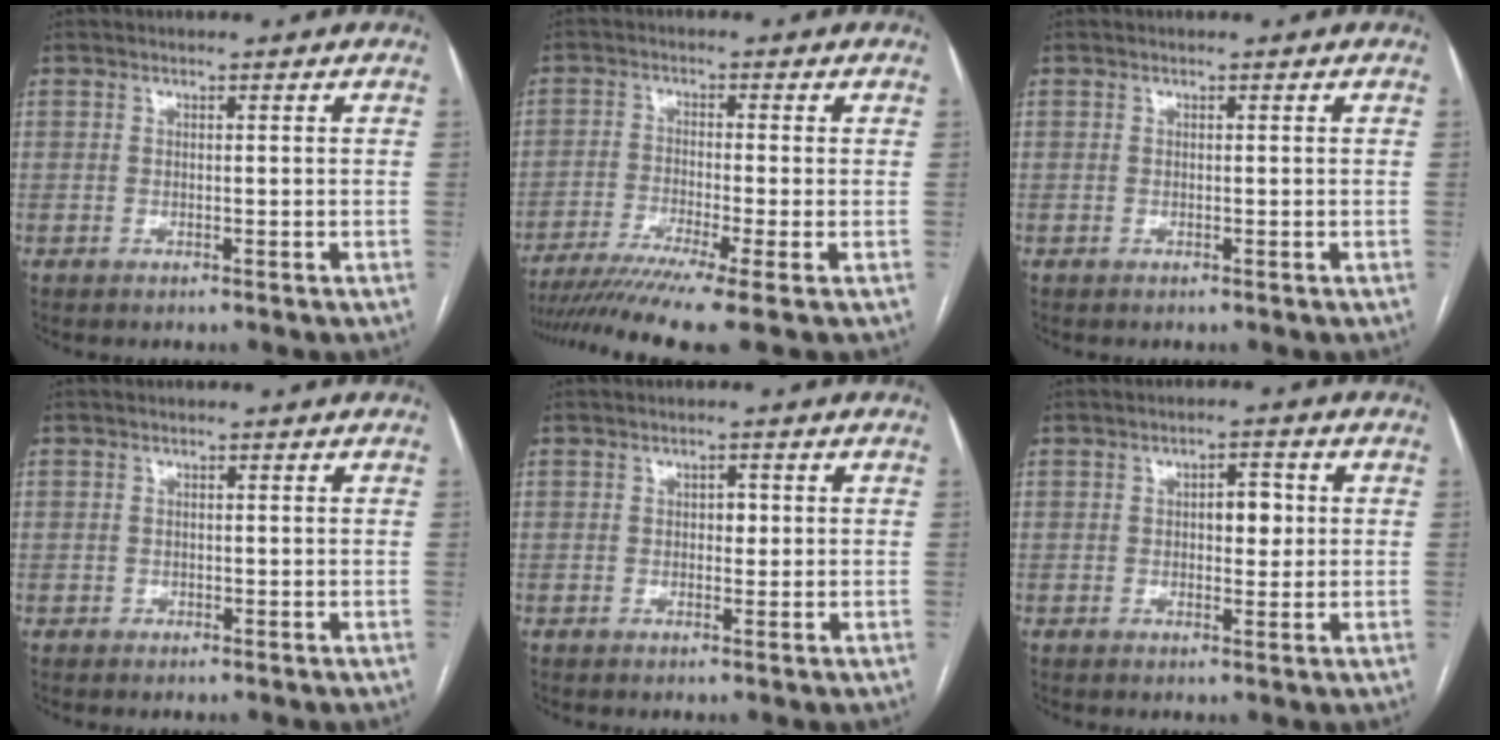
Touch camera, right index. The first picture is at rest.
{"total": 11.1, "force": [-8.5, -1.7, 7.0], "torque": [-0.106, -0.027, -0.135]}
{"total": 0.0}
{"total": 0.8, "force": [-0.3, 0.7, -0.1], "torque": [0.002, 0.006, -0.007]}
{"total": 1.6, "force": [0.2, 1.0, 1.2], "torque": [-0.013, 0.004, 0.001]}
{"total": 3.7, "force": [0.4, 1.8, 3.2], "torque": [-0.045, 0.009, 0.007]}